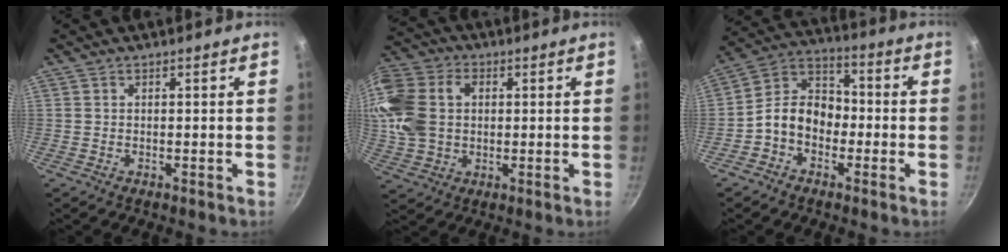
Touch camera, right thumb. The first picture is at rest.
{"total": 18.0, "force": [2.4, 13.8, 11.3], "torque": [-0.243, 0.023, 0.039]}
{"total": 10.2, "force": [-2.8, 7.8, 6.0], "torque": [-0.065, 0.048, -0.071]}